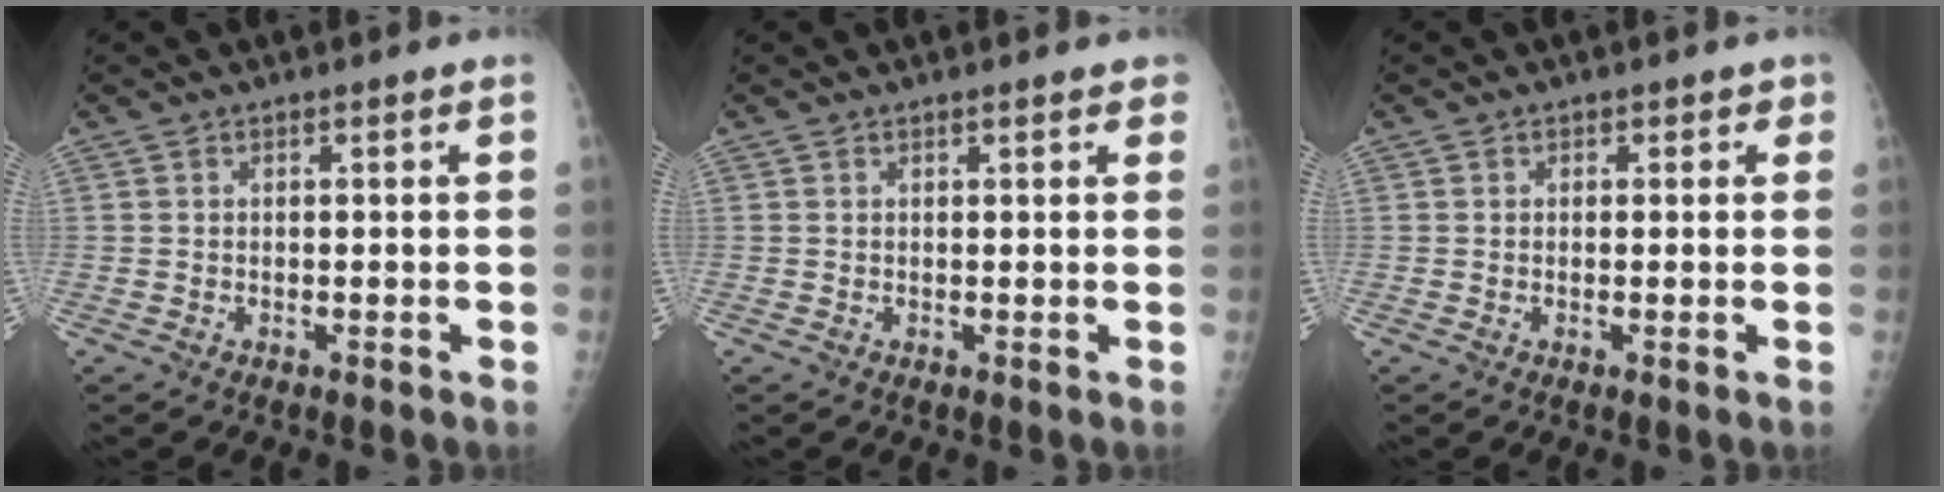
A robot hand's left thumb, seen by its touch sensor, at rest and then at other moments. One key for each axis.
{"total": 2.3, "fx": 1.6, "fy": 0.8, "fz": 1.4, "tx": -0.004, "ty": 0.001, "tz": 0.015}
{"total": 1.4, "fx": 0.6, "fy": 1.2, "fz": 0.4, "tx": 0.019, "ty": 0.001, "tz": -0.001}